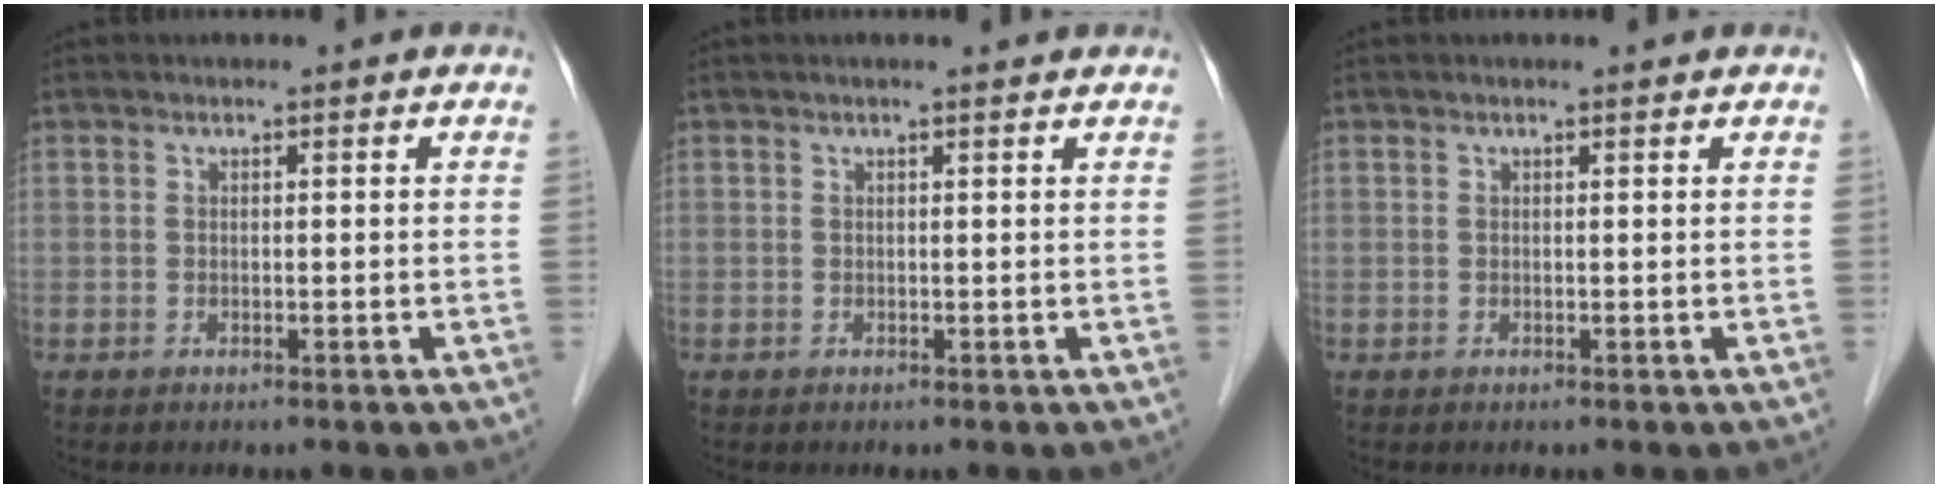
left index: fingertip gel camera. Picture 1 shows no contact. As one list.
[{"total": 1.6, "force": [1.5, 0.1, 0.6], "torque": [-0.013, 0.014, 0.016]}, {"total": 1.0, "force": [0.9, 0.1, 0.3], "torque": [-0.012, 0.008, 0.010]}]